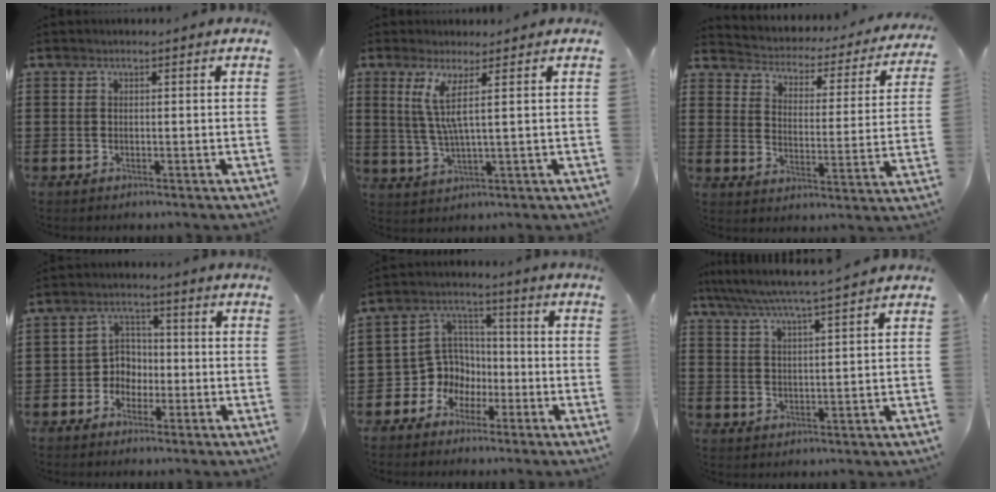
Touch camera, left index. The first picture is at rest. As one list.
[{"total": 5.9, "force": [2.2, 0.0, 5.5], "torque": [-0.120, -0.013, 0.034]}, {"total": 2.1, "force": [2.0, 0.5, 0.2], "torque": [-0.022, -0.027, 0.023]}, {"total": 3.6, "force": [-1.4, 3.2, 0.9], "torque": [-0.031, 0.009, -0.032]}, {"total": 7.5, "force": [-2.1, 7.0, 1.8], "torque": [-0.083, -0.003, -0.045]}, {"total": 4.4, "force": [3.6, -0.5, 2.5], "torque": [-0.059, -0.013, 0.062]}]